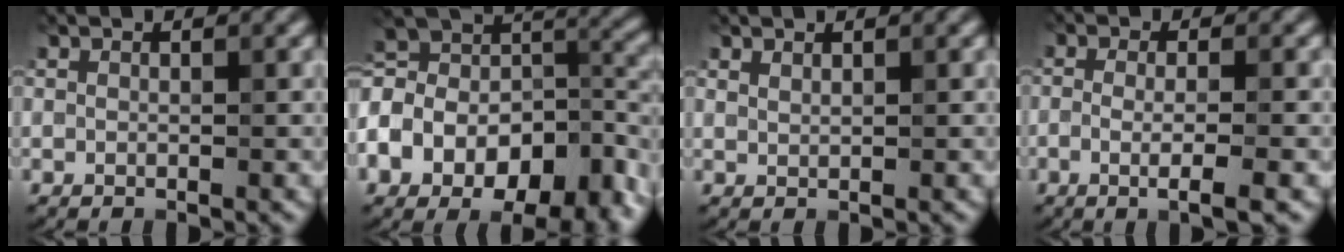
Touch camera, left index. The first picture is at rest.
{"total": 15.3, "force": [-6.1, 9.4, 10.5], "torque": [-0.204, 0.003, -0.096]}
{"total": 0.7, "force": [0.7, 0.2, 0.2], "torque": [-0.003, -0.001, 0.015]}
{"total": 3.4, "force": [-0.8, 0.8, 3.2], "torque": [-0.051, -0.007, -0.016]}